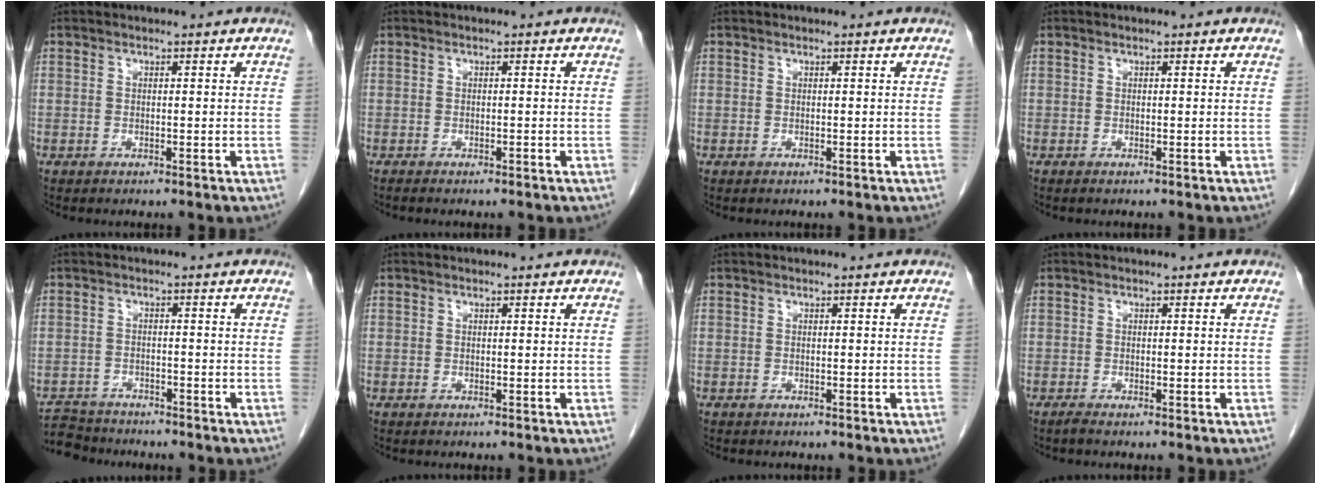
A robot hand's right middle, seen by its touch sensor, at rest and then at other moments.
{"total": 0.9, "force": [-0.7, 0.0, 0.5], "torque": [-0.013, -0.002, -0.010]}
{"total": 0.0}
{"total": 0.0}
{"total": 5.8, "force": [-5.6, 1.5, 0.0], "torque": [0.004, -0.002, -0.095]}
{"total": 0.0}
{"total": 0.0}
{"total": 0.6, "force": [-0.5, -0.1, 0.3], "torque": [-0.009, -0.002, -0.012]}